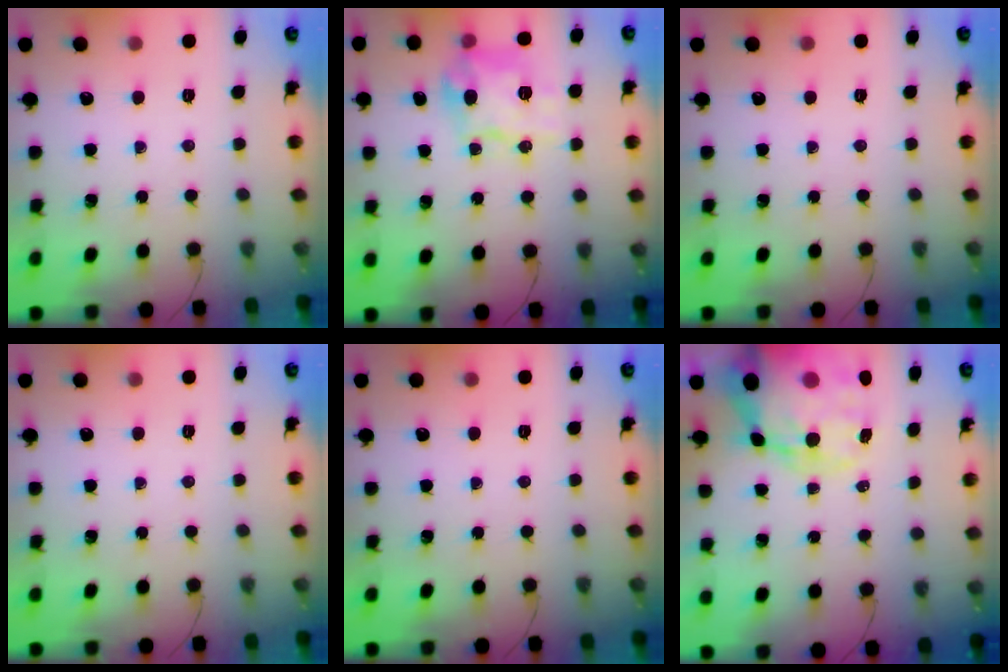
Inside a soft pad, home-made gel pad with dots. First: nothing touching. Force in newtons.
{"total": 11.7, "press": 11.6, "slide": 1.6}
{"total": 0.0}
{"total": 0.0}
{"total": 0.0}
{"total": 22.2, "press": 21.4, "slide": 5.9}